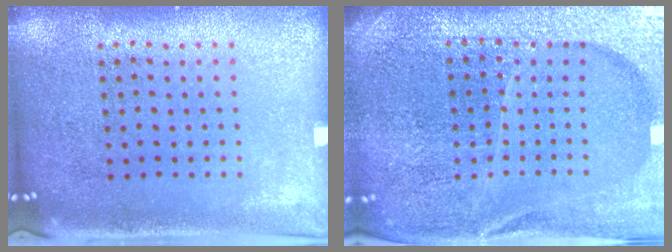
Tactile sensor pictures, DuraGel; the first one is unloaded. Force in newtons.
{"total": 5.5, "press": 5.0, "slide": 2.5}